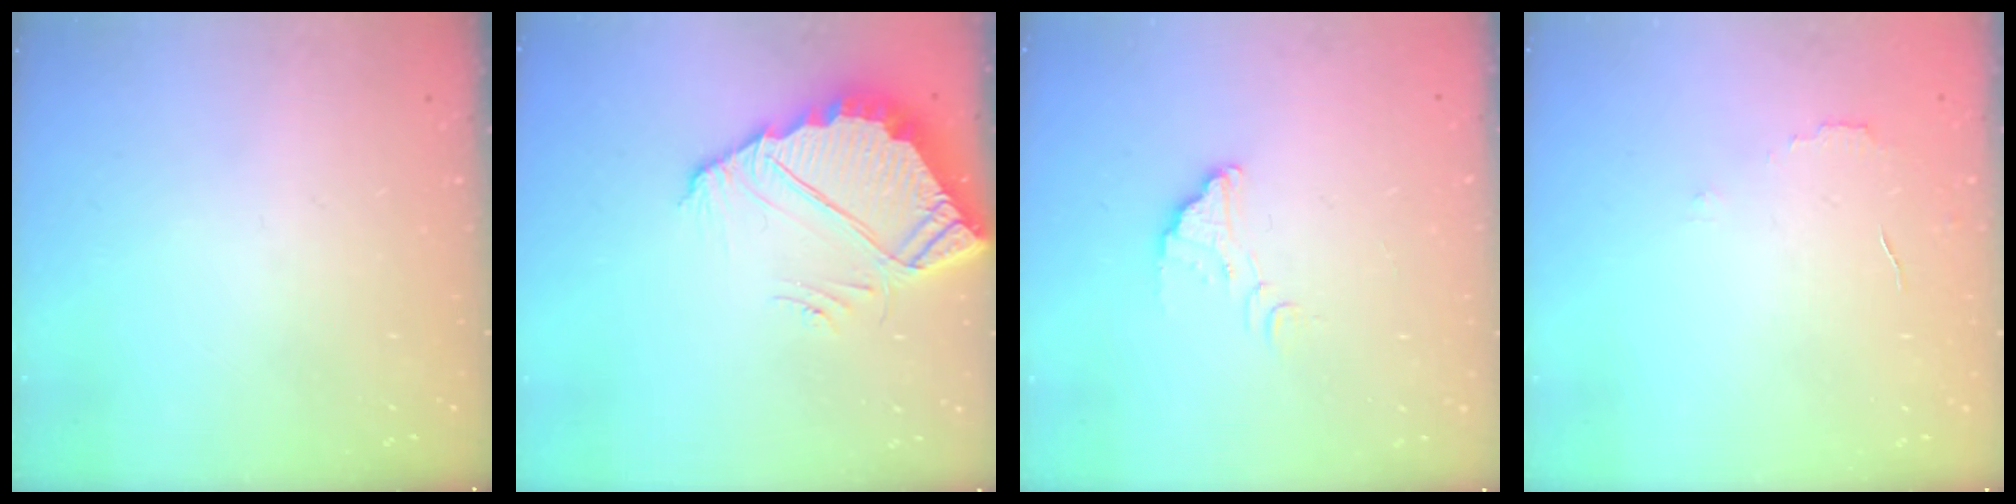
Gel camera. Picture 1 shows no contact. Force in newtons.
{"total": 6.1, "press": 6.1, "slide": 0.3}
{"total": 3.0, "press": 3.0, "slide": 0.1}
{"total": 3.0, "press": 3.0, "slide": 0.2}